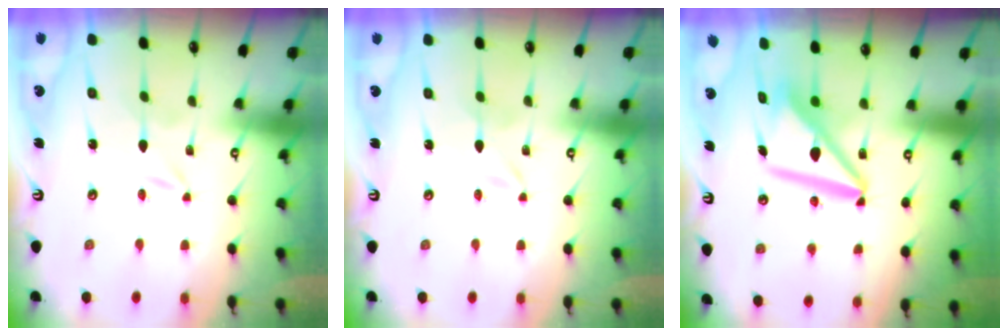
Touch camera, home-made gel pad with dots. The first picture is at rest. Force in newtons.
{"total": 1.2, "press": 1.2, "slide": 0.1}
{"total": 10.7, "press": 10.6, "slide": 1.4}